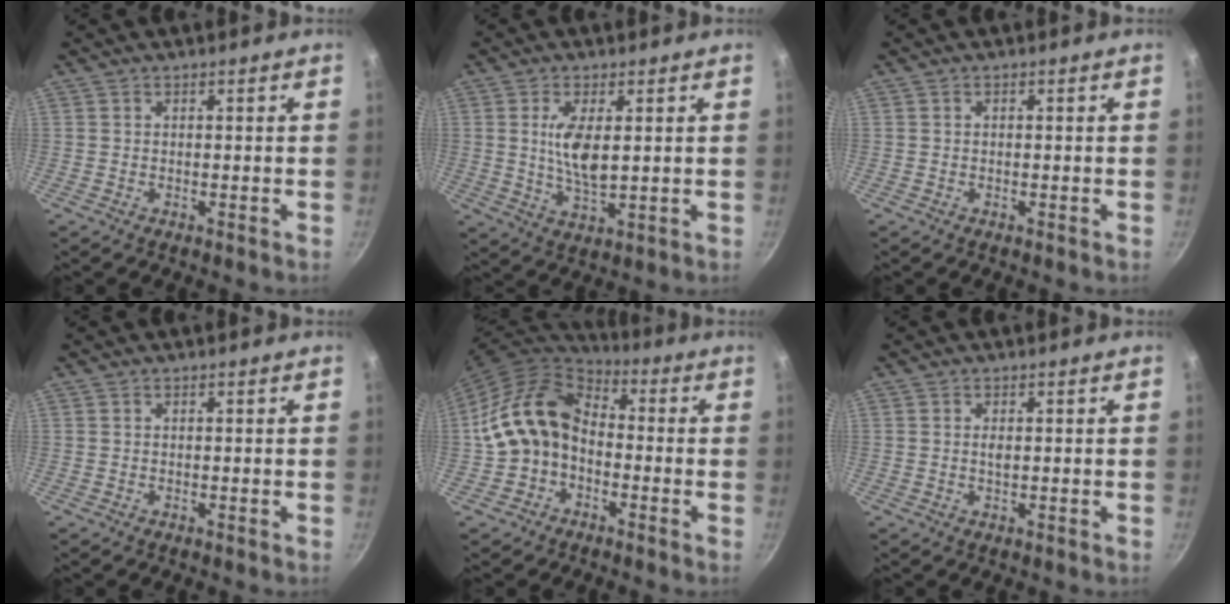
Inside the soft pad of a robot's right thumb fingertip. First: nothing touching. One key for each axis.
{"total": 7.7, "fx": 1.3, "fy": 3.1, "fz": 6.9, "tx": -0.130, "ty": -0.014, "tz": 0.031}
{"total": 0.0}
{"total": 0.0}
{"total": 13.6, "fx": -1.9, "fy": 10.3, "fz": 8.7, "tx": -0.132, "ty": 0.049, "tz": -0.047}
{"total": 1.2, "fx": 0.1, "fy": 0.5, "fz": 1.1, "tx": -0.019, "ty": 0.000, "tz": 0.002}